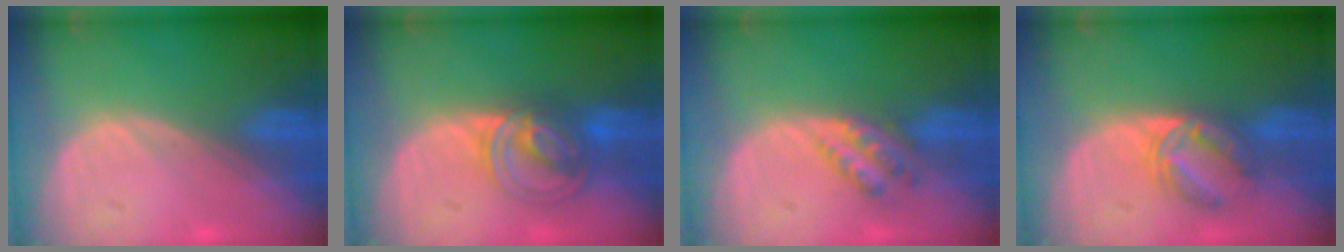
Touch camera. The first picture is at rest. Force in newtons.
{"total": 6.9, "press": 6.5, "slide": 2.2}
{"total": 4.5, "press": 4.0, "slide": 2.0}
{"total": 5.5, "press": 5.4, "slide": 1.1}